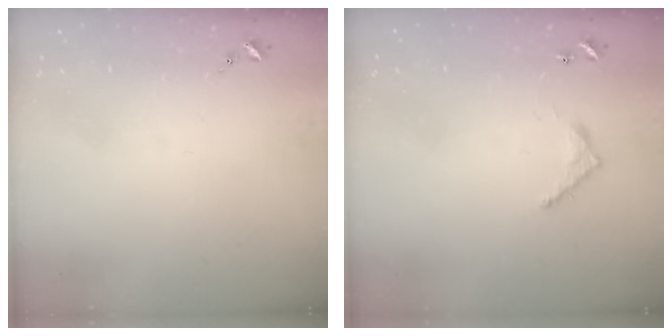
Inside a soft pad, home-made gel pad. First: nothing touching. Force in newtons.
{"total": 6.3, "press": 6.3, "slide": 0.4}